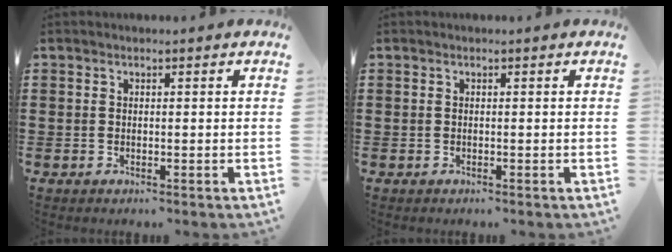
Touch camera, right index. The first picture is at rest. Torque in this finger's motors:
{"motor_torque": [1.06, 1.08, 0.01, 0.01]}